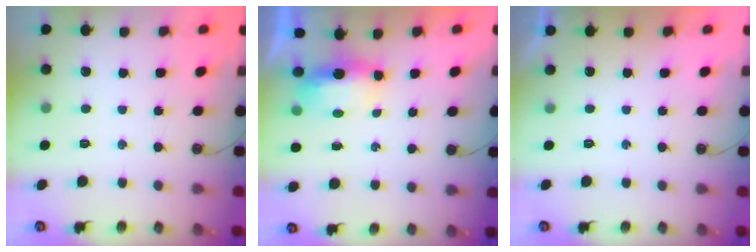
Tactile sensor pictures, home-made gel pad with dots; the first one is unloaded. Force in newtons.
{"total": 5.9, "press": 5.8, "slide": 1.1}
{"total": 0.0}